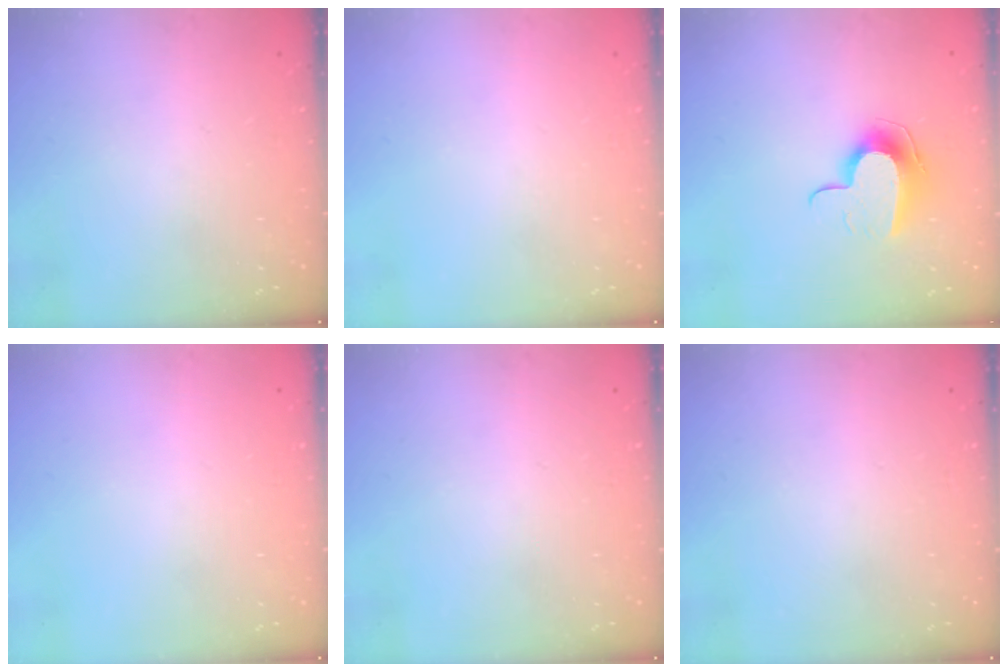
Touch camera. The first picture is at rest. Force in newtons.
{"total": 0.0}
{"total": 10.3, "press": 10.3, "slide": 0.4}
{"total": 0.0}
{"total": 0.0}
{"total": 0.0}